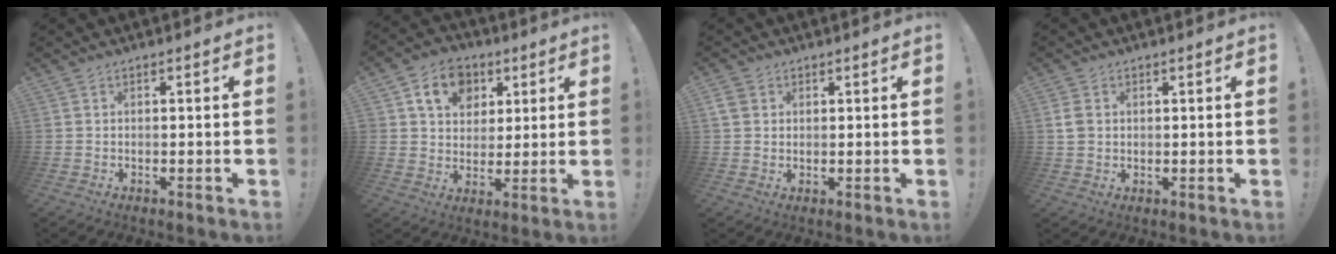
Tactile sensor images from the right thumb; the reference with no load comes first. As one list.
[{"total": 12.3, "force": [5.2, 9.7, 5.7], "torque": [-0.084, -0.014, 0.100]}, {"total": 4.0, "force": [1.8, 3.1, 1.7], "torque": [-0.025, -0.002, 0.036]}, {"total": 3.9, "force": [0.9, 2.9, 2.4], "torque": [-0.043, 0.000, 0.017]}]